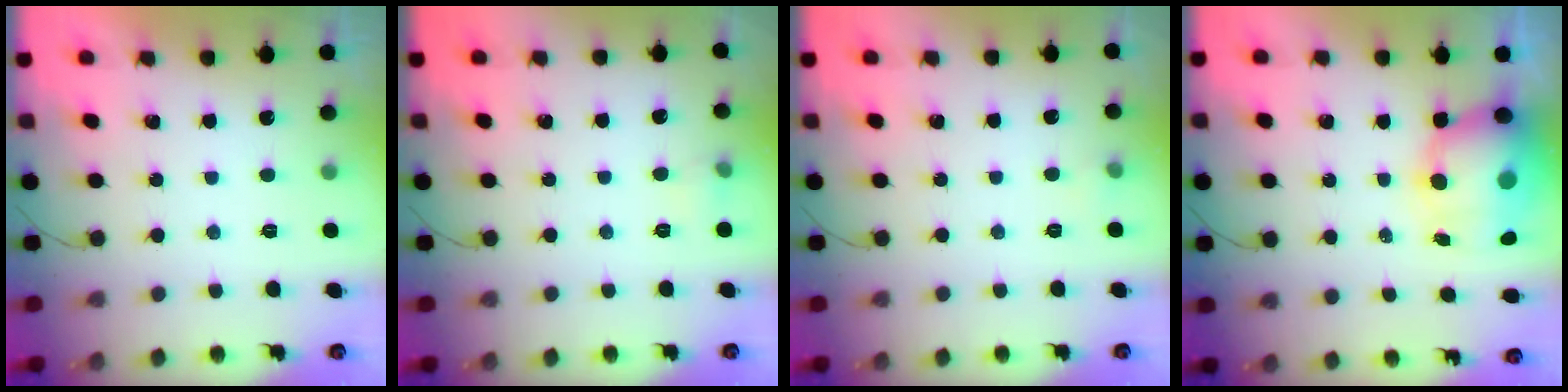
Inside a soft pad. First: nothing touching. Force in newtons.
{"total": 4.6, "press": 4.4, "slide": 1.3}
{"total": 3.3, "press": 2.6, "slide": 2.1}
{"total": 13.0, "press": 11.4, "slide": 6.4}